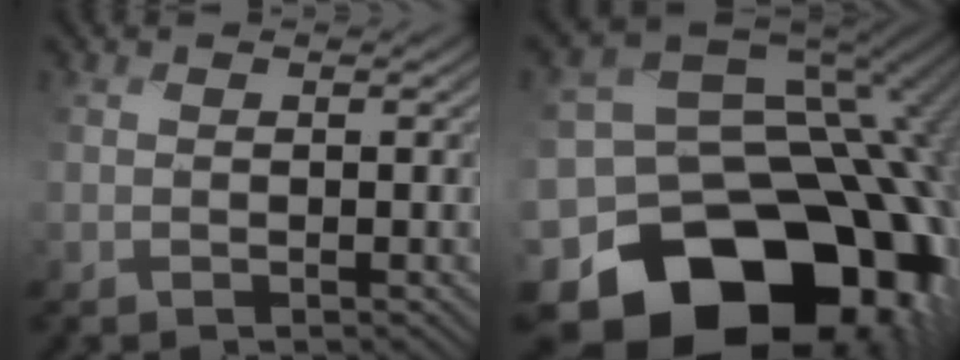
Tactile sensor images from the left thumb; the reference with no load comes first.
{"total": 22.9, "force": [-12.4, 15.6, 11.2], "torque": [-0.165, -0.043, -0.190]}